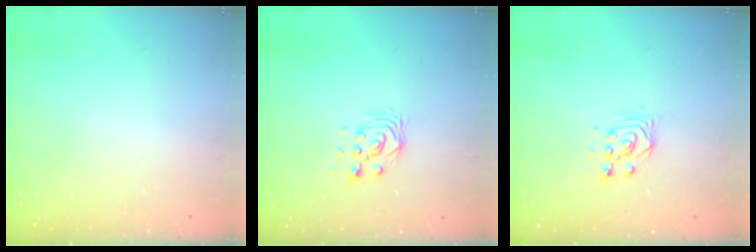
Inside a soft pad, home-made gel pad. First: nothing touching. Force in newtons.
{"total": 4.7, "press": 4.6, "slide": 0.6}
{"total": 3.0, "press": 3.0, "slide": 0.2}